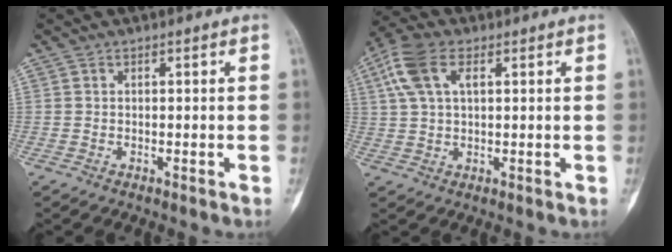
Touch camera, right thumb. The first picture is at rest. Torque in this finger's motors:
{"motor_torque": [-1.07, 1.36, 0.45, -0.29, 0.33]}